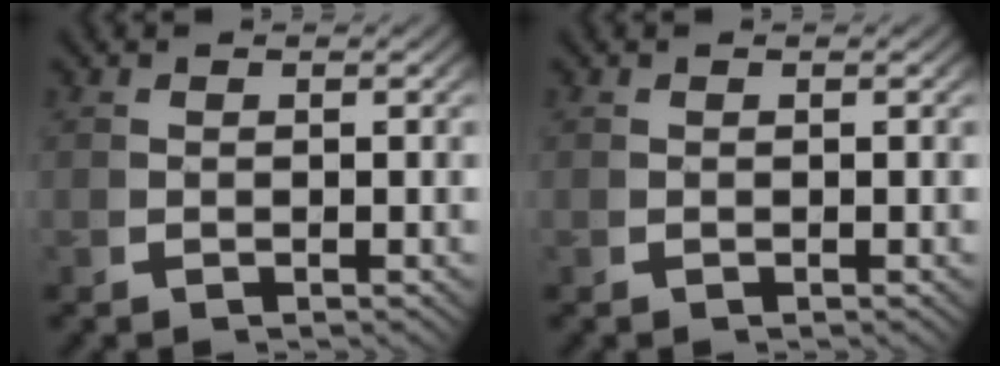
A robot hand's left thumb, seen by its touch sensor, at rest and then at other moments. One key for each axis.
{"total": 0.0}